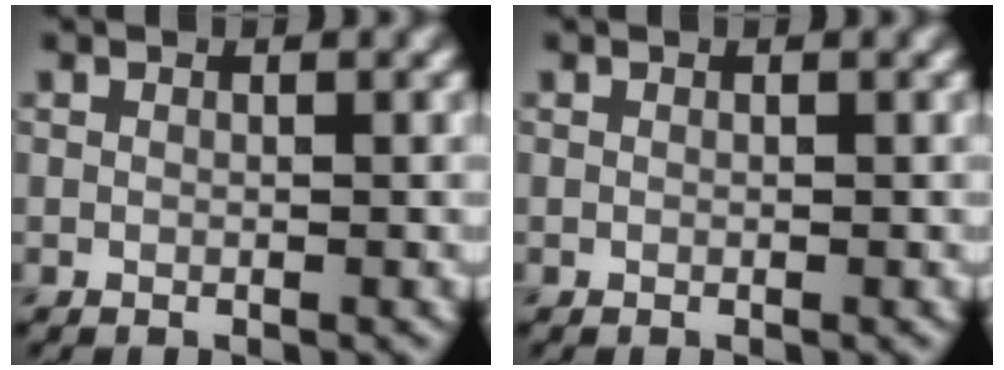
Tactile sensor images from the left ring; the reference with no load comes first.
{"total": 0.0}